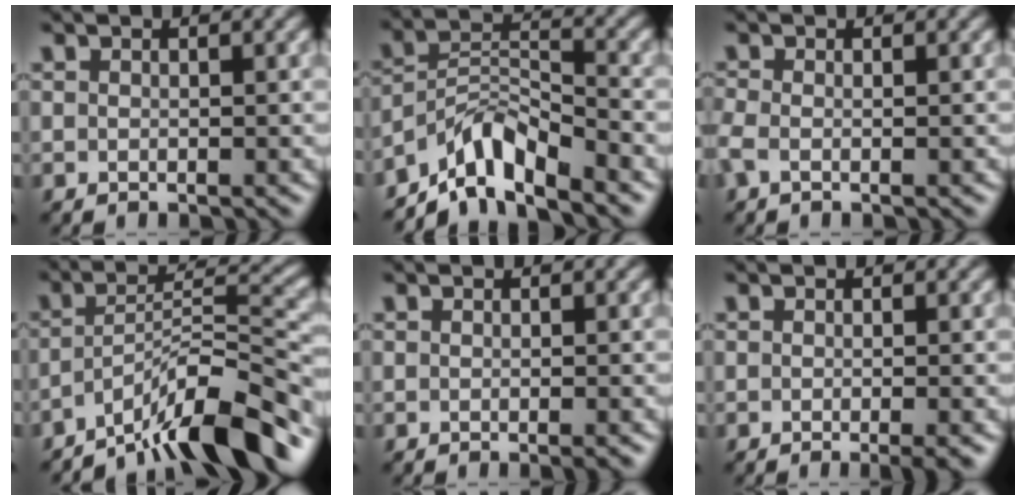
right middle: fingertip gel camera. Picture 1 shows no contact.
{"total": 6.2, "force": [-5.3, 1.7, 2.9], "torque": [-0.041, 0.010, -0.100]}
{"total": 1.2, "force": [-0.7, 0.4, 0.9], "torque": [-0.028, -0.005, -0.016]}
{"total": 9.6, "force": [-7.0, 1.6, 6.3], "torque": [-0.088, 0.021, -0.120]}
{"total": 1.3, "force": [-0.6, 0.4, 1.1], "torque": [0.001, 0.003, -0.008]}
{"total": 2.1, "force": [-1.0, 0.4, 1.8], "torque": [-0.016, -0.001, -0.017]}